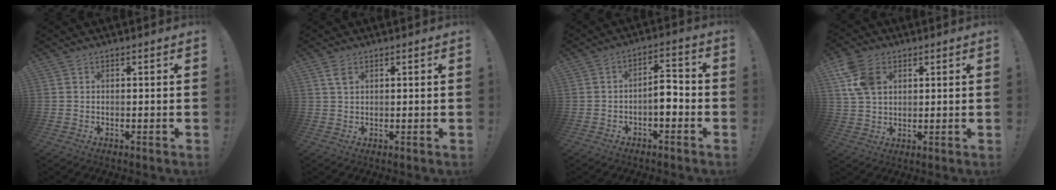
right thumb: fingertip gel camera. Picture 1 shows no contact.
{"total": 2.9, "force": [1.5, 1.5, 1.9], "torque": [-0.026, -0.005, 0.025]}
{"total": 6.5, "force": [-2.2, 3.0, 5.3], "torque": [-0.094, 0.014, -0.039]}
{"total": 10.3, "force": [3.7, 7.3, 6.2], "torque": [-0.121, 0.006, 0.075]}